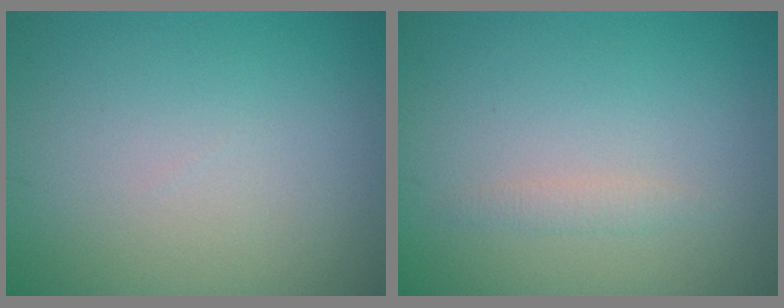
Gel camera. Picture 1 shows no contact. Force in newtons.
{"total": 0.8, "press": 0.8, "slide": 0.1}